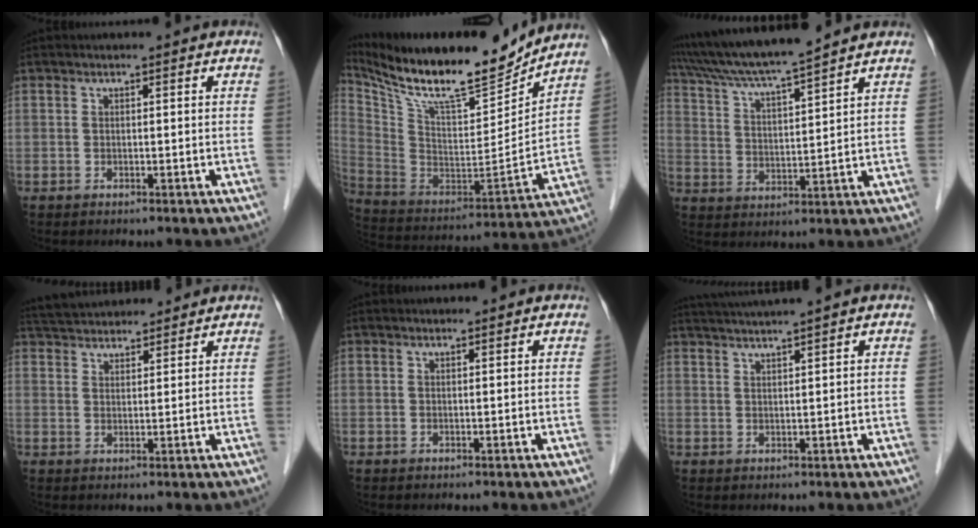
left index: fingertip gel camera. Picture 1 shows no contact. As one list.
[{"total": 22.2, "force": [19.2, 3.1, 10.6], "torque": [-0.209, -0.019, 0.327]}, {"total": 11.9, "force": [10.6, -1.1, 5.2], "torque": [-0.100, 0.014, 0.192]}, {"total": 10.0, "force": [9.5, 1.9, 2.6], "torque": [-0.047, 0.037, 0.154]}, {"total": 0.8, "force": [0.8, 0.1, 0.0], "torque": [-0.007, 0.006, 0.015]}, {"total": 5.9, "force": [5.2, -1.6, 2.3], "torque": [-0.040, 0.016, 0.091]}]